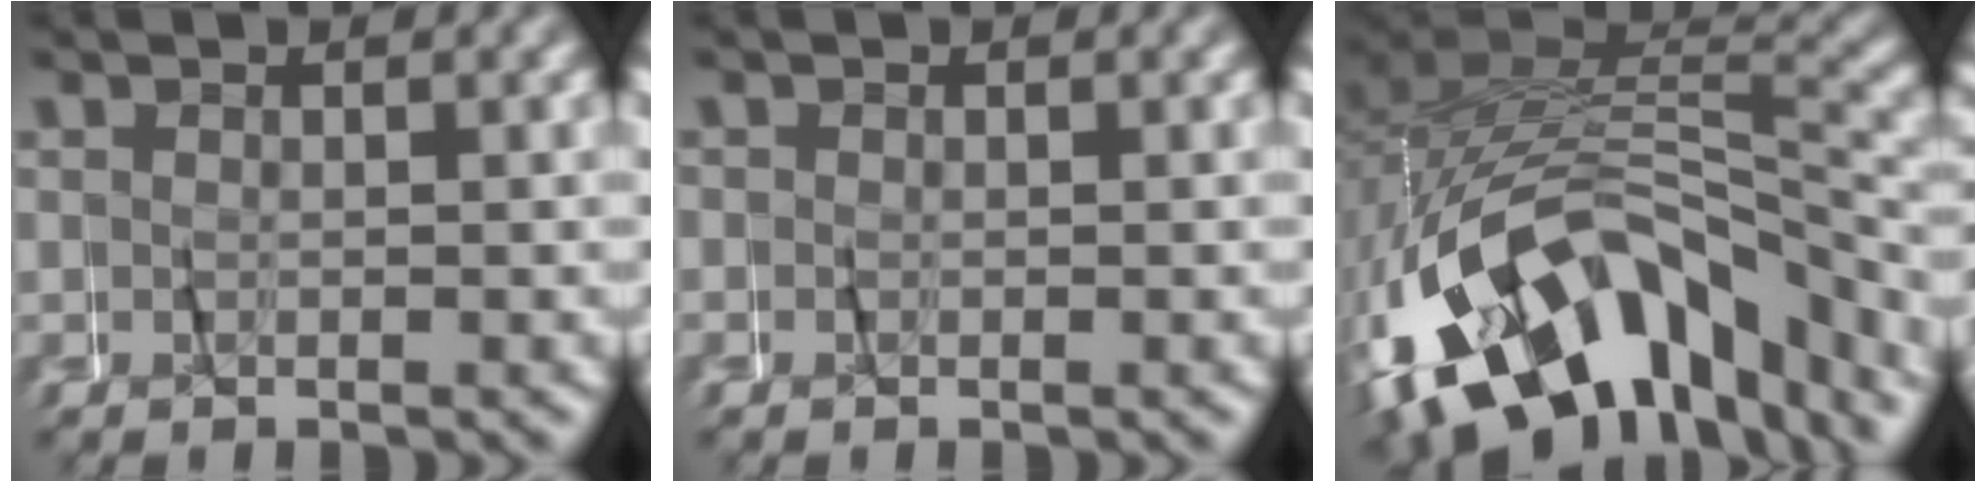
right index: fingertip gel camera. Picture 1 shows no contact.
{"total": 0.5, "force": [0.0, 0.5, 0.2], "torque": [-0.008, -0.004, 0.002]}
{"total": 15.7, "force": [-6.9, 9.6, 10.3], "torque": [-0.221, -0.025, -0.101]}